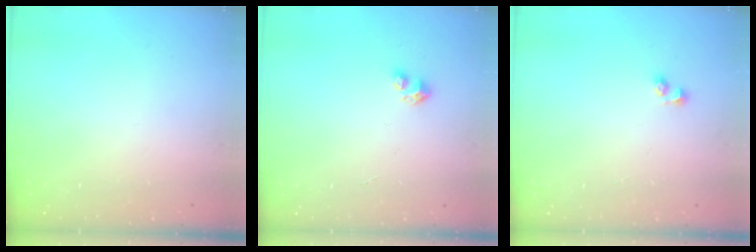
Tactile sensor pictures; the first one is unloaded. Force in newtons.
{"total": 3.0, "press": 2.9, "slide": 0.2}
{"total": 2.6, "press": 2.3, "slide": 1.2}